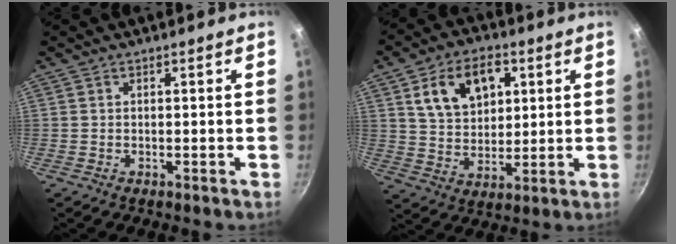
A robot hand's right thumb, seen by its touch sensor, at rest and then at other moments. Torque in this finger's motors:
{"motor_torque": [0.05, 0.49, 0.52, -0.30, 0.22]}